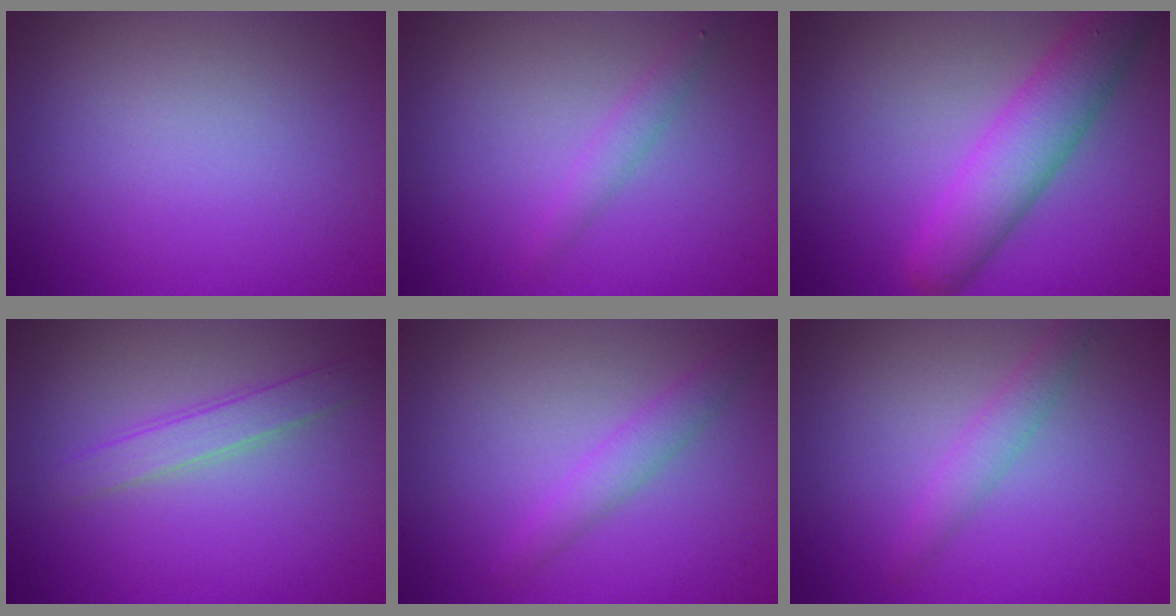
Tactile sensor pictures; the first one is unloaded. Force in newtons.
{"total": 1.3, "press": 1.3, "slide": 0.0}
{"total": 5.5, "press": 5.5, "slide": 0.3}
{"total": 2.0, "press": 2.0, "slide": 0.1}
{"total": 1.8, "press": 1.8, "slide": 0.0}
{"total": 1.7, "press": 1.7, "slide": 0.1}